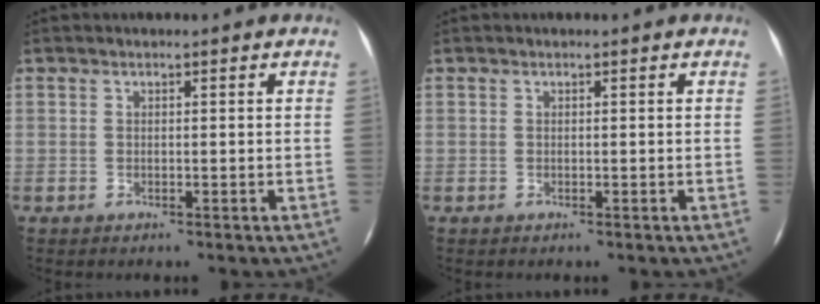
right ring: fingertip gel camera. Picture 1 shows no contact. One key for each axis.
{"total": 0.0}